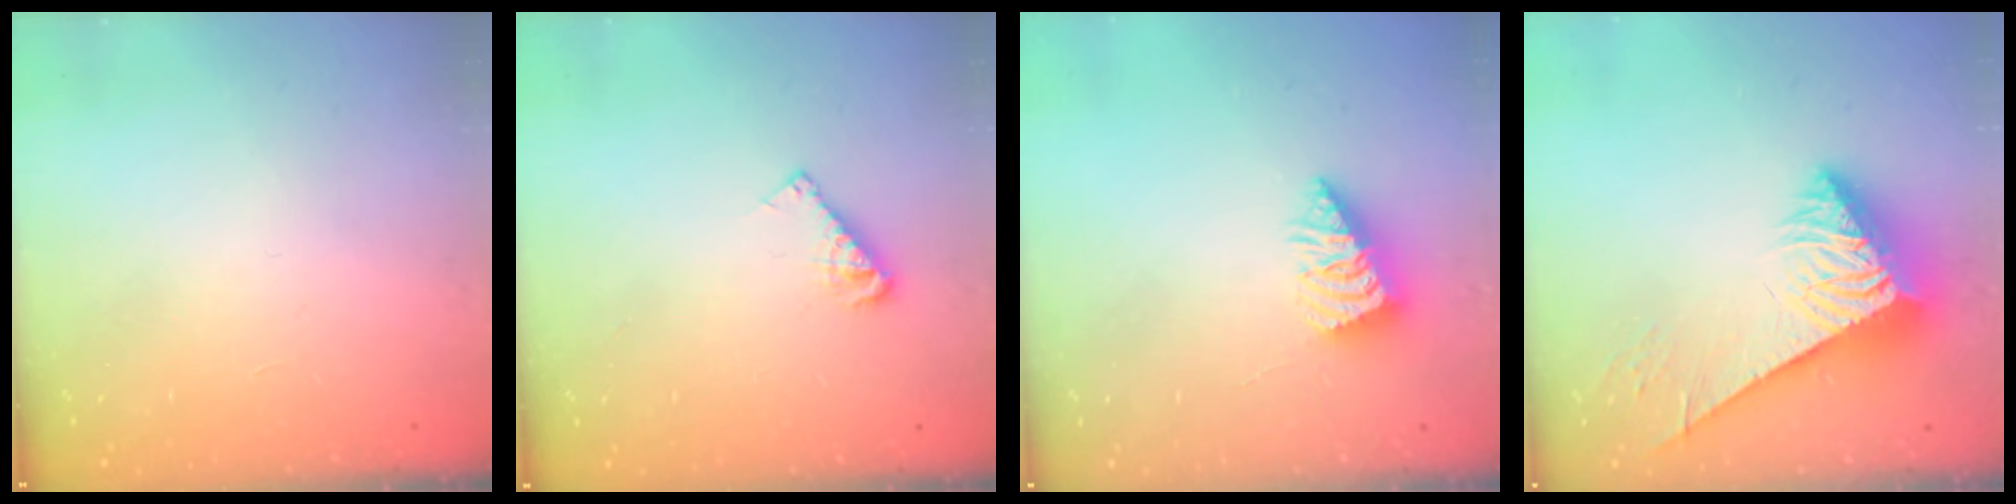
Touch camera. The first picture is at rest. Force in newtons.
{"total": 5.0, "press": 5.0, "slide": 0.0}
{"total": 3.9, "press": 3.9, "slide": 0.2}
{"total": 7.9, "press": 7.8, "slide": 1.0}